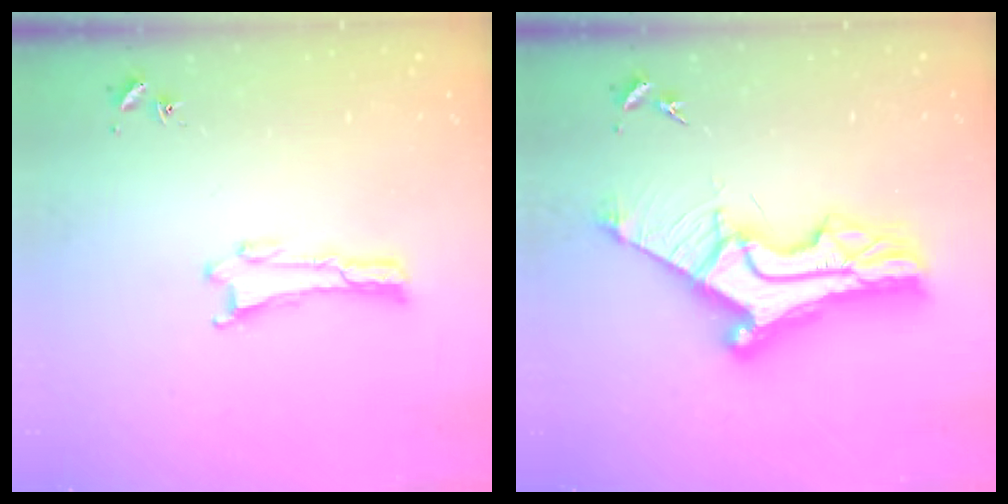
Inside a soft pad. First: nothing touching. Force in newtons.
{"total": 12.7, "press": 12.6, "slide": 1.1}